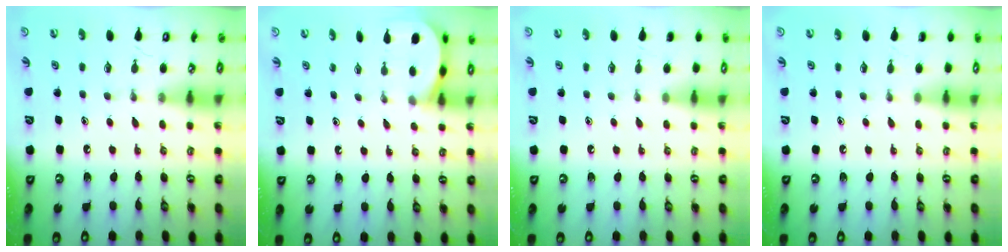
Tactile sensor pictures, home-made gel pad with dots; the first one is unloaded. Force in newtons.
{"total": 2.5, "press": 2.5, "slide": 0.3}
{"total": 0.0}
{"total": 0.0}